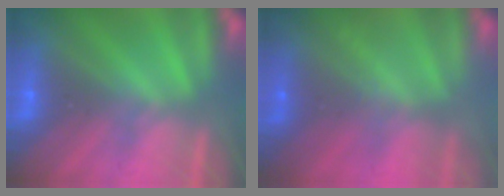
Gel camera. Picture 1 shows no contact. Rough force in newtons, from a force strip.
{"total": 2.2}